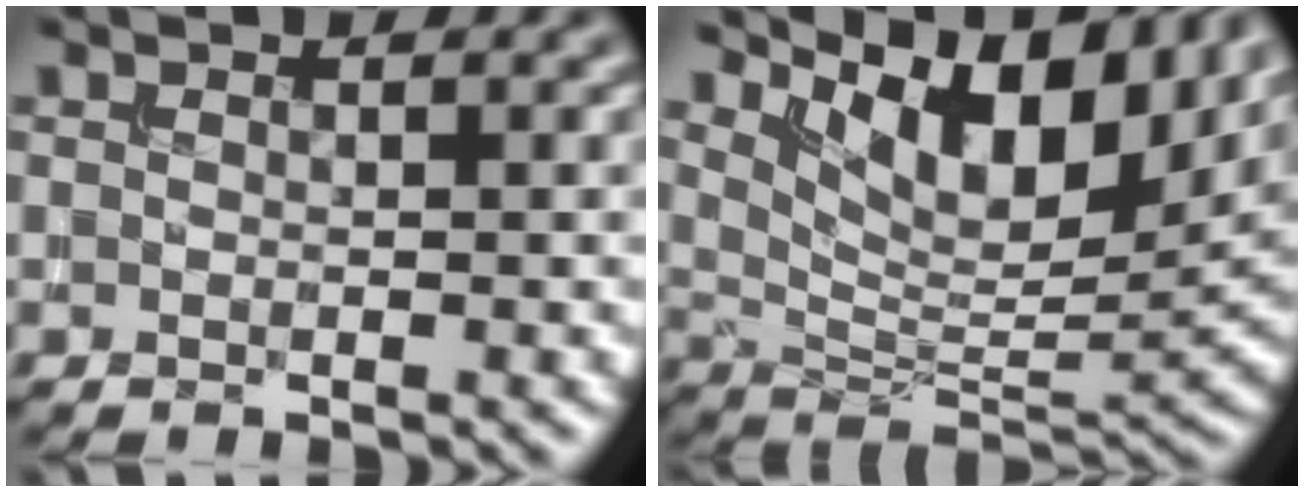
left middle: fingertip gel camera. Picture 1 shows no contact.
{"total": 11.7, "force": [6.9, 4.9, 8.2], "torque": [-0.133, 0.005, 0.124]}